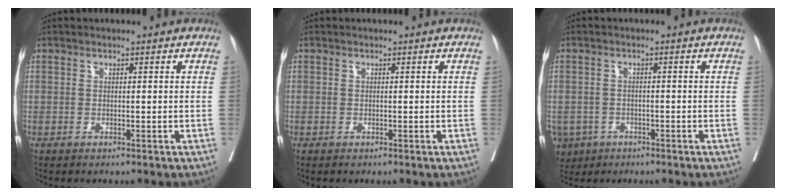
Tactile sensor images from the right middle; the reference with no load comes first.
{"total": 0.0}
{"total": 7.1, "force": [-3.9, 5.7, 2.0], "torque": [-0.055, 0.001, -0.057]}